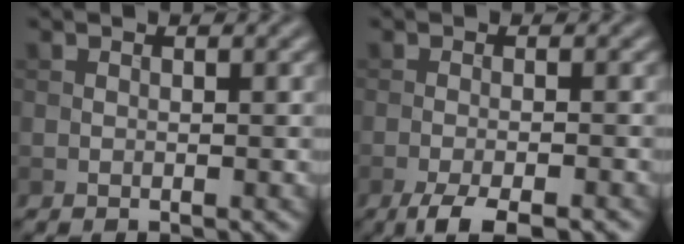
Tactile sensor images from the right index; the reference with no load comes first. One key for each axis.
{"total": 3.9, "fx": -2.7, "fy": 0.7, "fz": 2.7, "tx": -0.049, "ty": -0.004, "tz": -0.050}